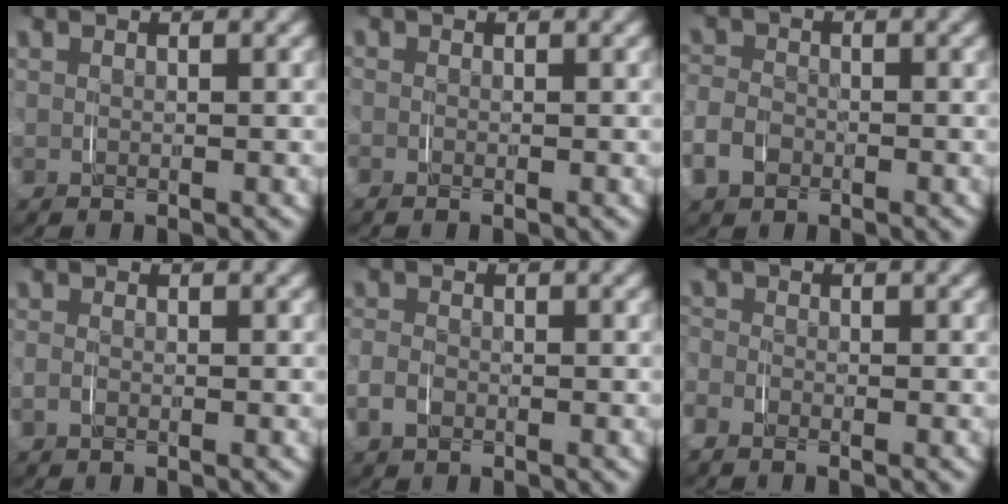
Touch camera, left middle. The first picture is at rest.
{"total": 1.5, "force": [-0.8, 1.2, 0.3], "torque": [-0.020, -0.009, -0.014]}
{"total": 1.5, "force": [-1.1, 0.3, -0.9], "torque": [0.031, 0.006, -0.025]}
{"total": 1.2, "force": [-0.6, 0.9, 0.3], "torque": [-0.015, -0.003, -0.010]}
{"total": 1.0, "force": [-0.7, -0.2, -0.7], "torque": [0.019, 0.004, -0.016]}
{"total": 1.7, "force": [-1.5, 0.3, -0.6], "torque": [0.017, -0.001, -0.035]}